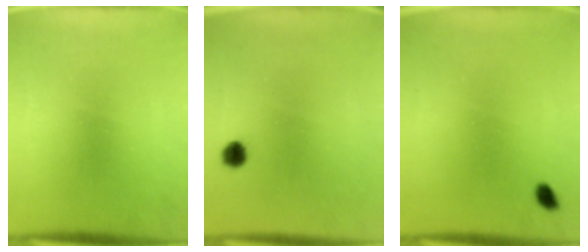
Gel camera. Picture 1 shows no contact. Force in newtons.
{"total": 2.3}
{"total": 1.3}